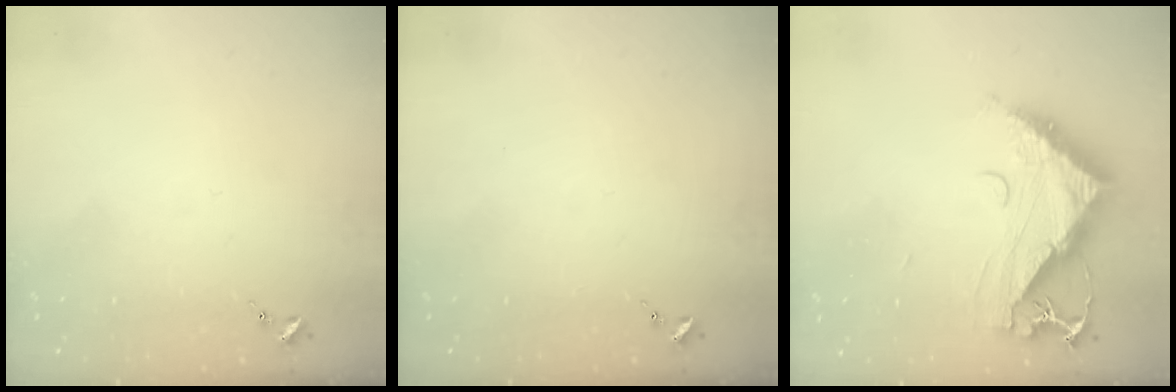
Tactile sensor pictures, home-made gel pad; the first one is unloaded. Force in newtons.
{"total": 0.0}
{"total": 11.6, "press": 11.6, "slide": 1.1}